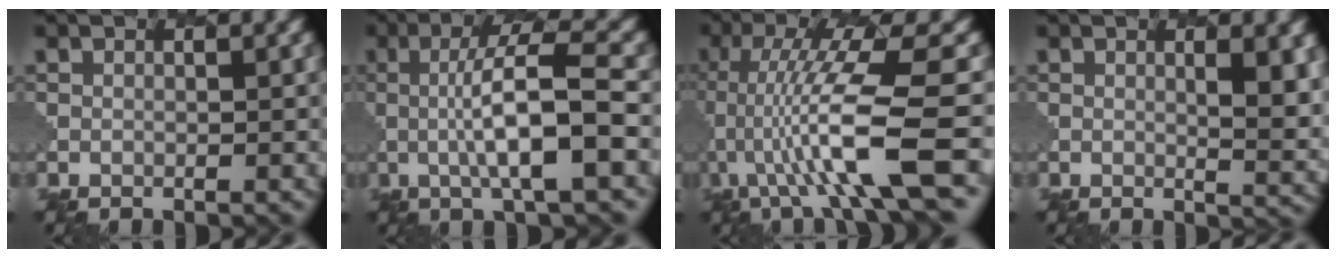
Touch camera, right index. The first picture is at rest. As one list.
[{"total": 7.3, "force": [-0.3, 1.5, 7.2], "torque": [-0.116, 0.005, -0.007]}, {"total": 9.7, "force": [-1.8, 1.6, 9.4], "torque": [-0.167, 0.006, -0.028]}, {"total": 4.4, "force": [1.1, 1.2, 4.0], "torque": [-0.049, -0.003, 0.020]}]